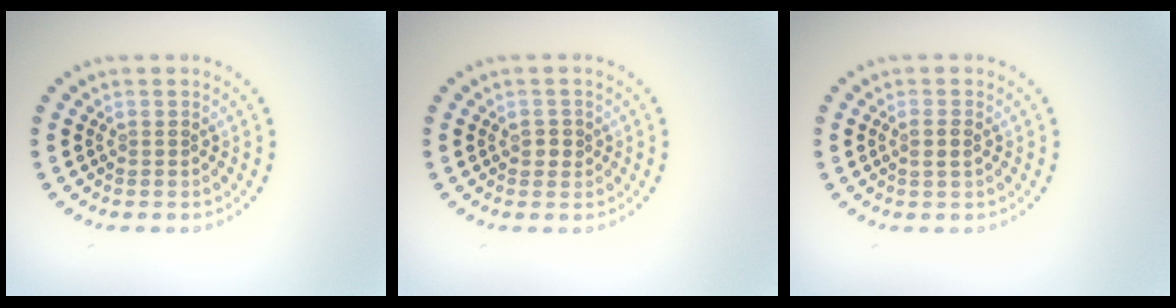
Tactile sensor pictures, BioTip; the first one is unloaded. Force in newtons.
{"total": 1.2, "press": 1.1, "slide": 0.4}
{"total": 1.2, "press": 1.1, "slide": 0.6}